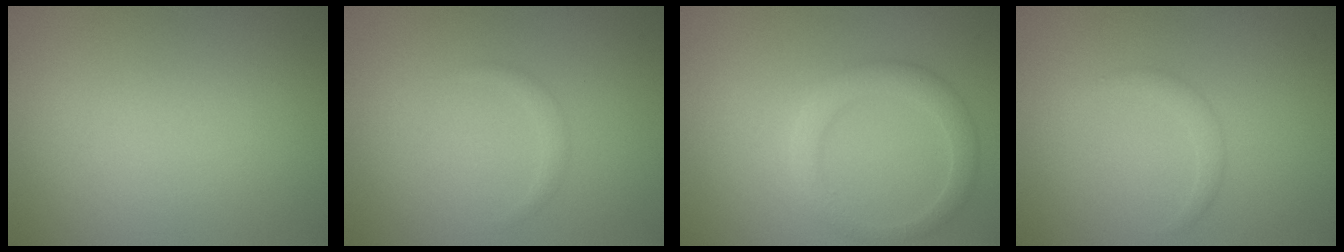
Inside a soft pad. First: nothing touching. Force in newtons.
{"total": 0.8, "press": 0.8, "slide": 0.0}
{"total": 2.7, "press": 2.7, "slide": 0.2}
{"total": 1.1, "press": 1.1, "slide": 0.1}